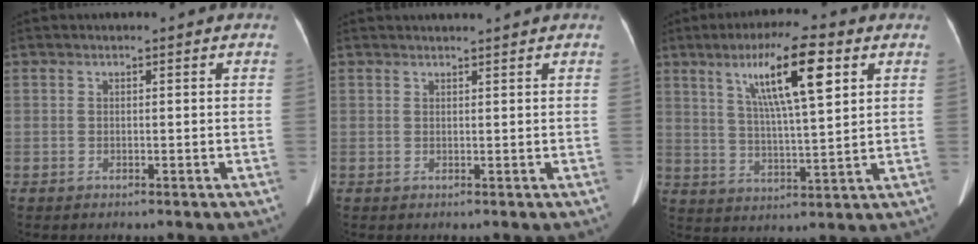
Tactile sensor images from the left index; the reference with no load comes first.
{"total": 2.7, "force": [2.5, -0.5, 0.8], "torque": [-0.009, 0.015, 0.038]}
{"total": 12.1, "force": [5.5, 1.3, 10.7], "torque": [-0.189, 0.011, 0.094]}